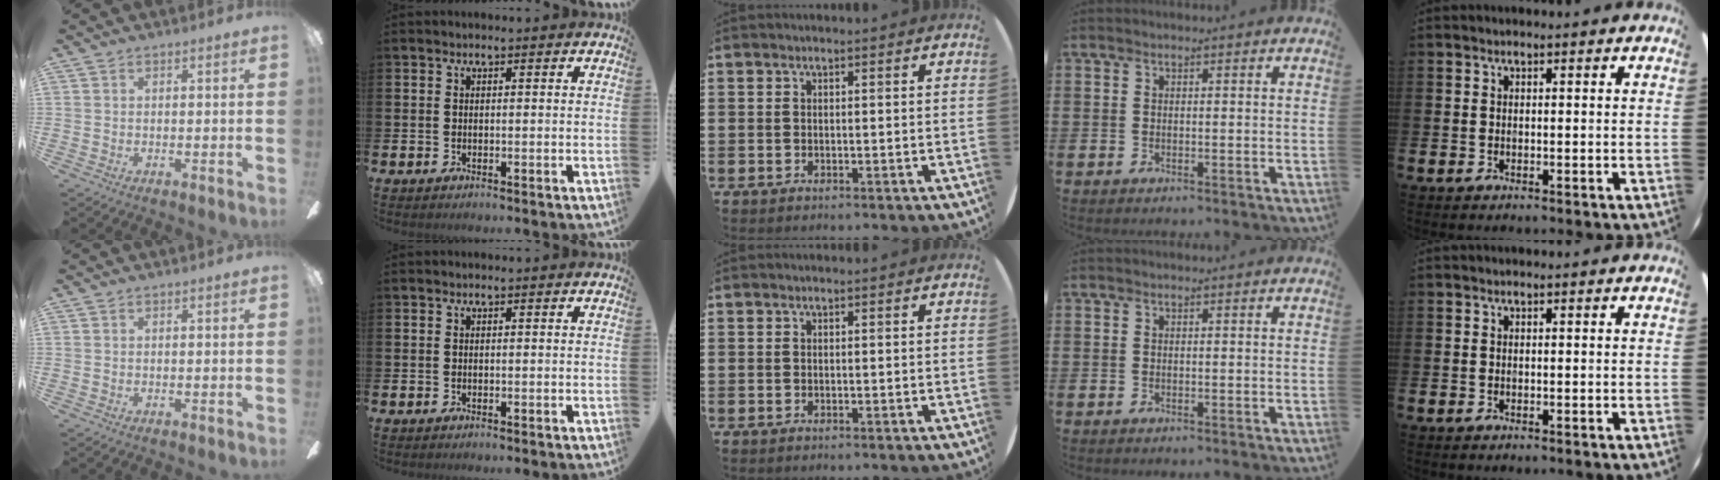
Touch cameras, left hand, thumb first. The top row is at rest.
{}